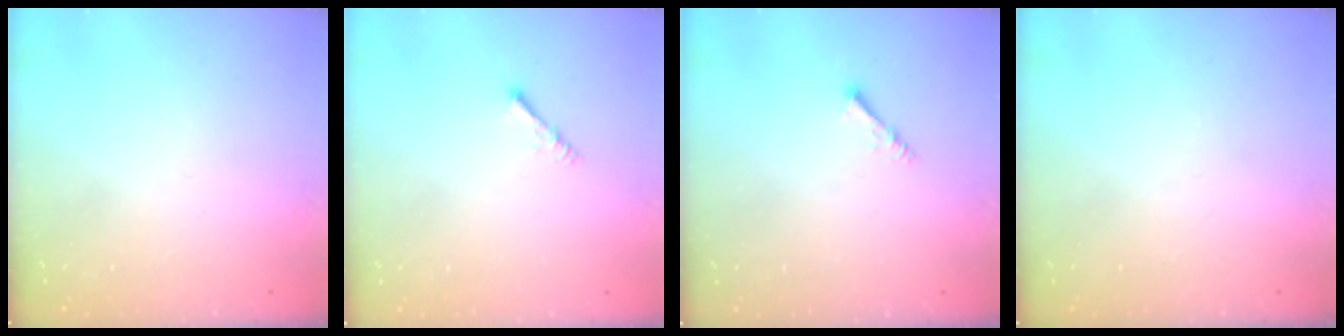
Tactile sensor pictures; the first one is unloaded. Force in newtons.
{"total": 1.4, "press": 1.3, "slide": 0.3}
{"total": 1.6, "press": 1.5, "slide": 0.3}
{"total": 0.0}